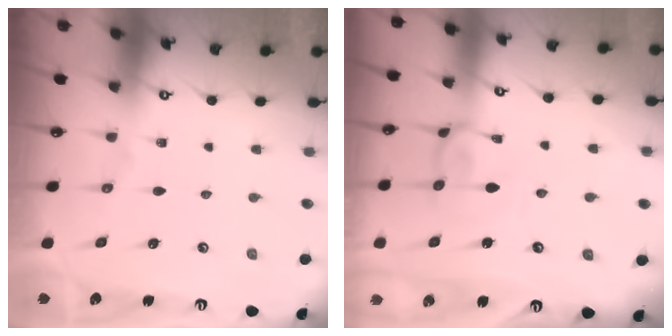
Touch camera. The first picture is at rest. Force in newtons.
{"total": 1.3, "press": 1.1, "slide": 0.7}